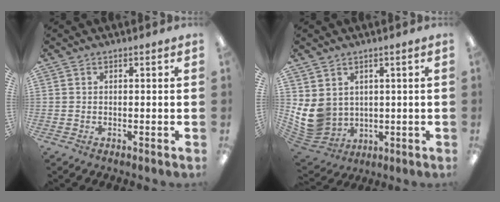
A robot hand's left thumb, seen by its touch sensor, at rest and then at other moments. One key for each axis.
{"total": 9.5, "fx": 1.3, "fy": 8.6, "fz": 3.9, "tx": -0.117, "ty": -0.016, "tz": 0.033}